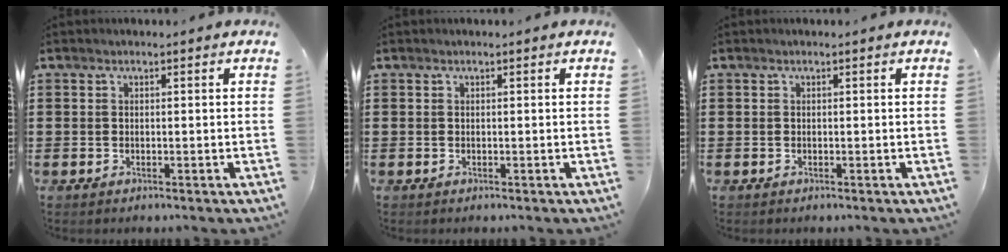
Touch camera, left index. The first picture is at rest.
{"total": 0.0}
{"total": 0.0}